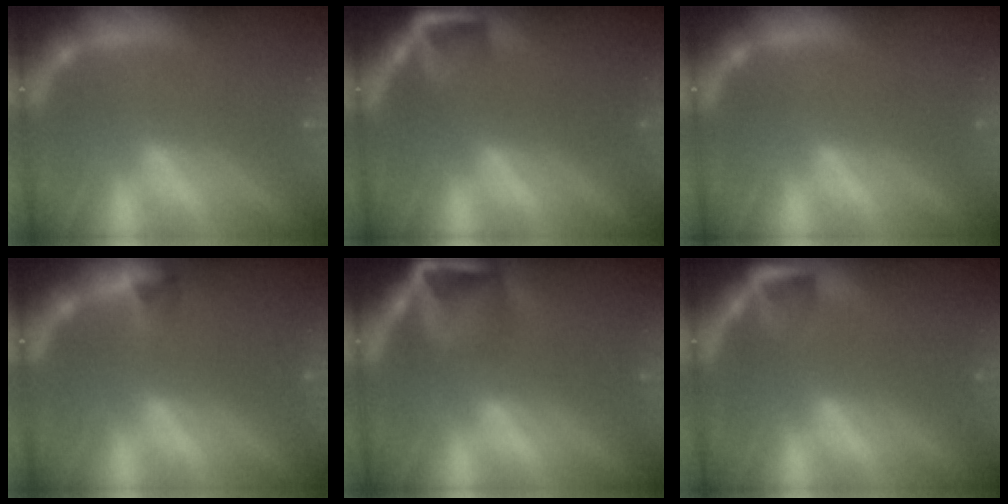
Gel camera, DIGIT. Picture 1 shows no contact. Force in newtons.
{"total": 3.4}
{"total": 0.0}
{"total": 1.4}
{"total": 6.0}
{"total": 2.4}